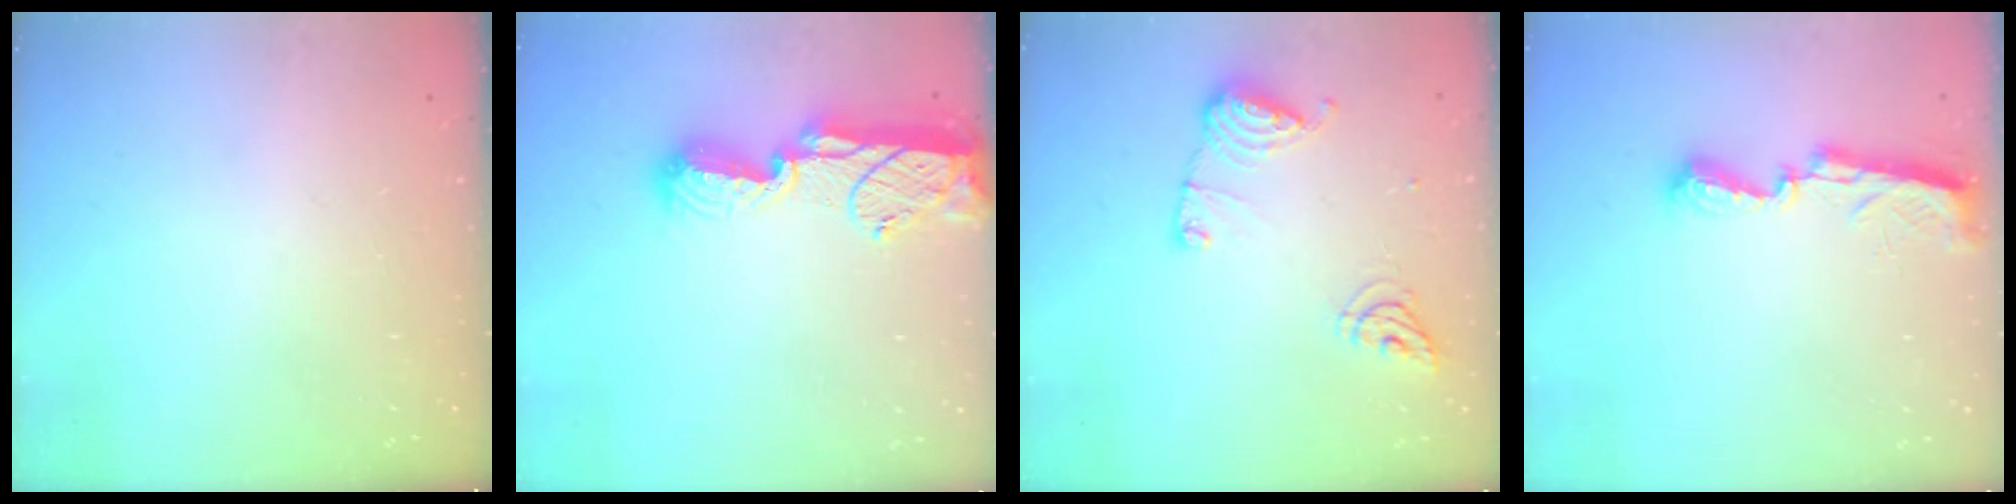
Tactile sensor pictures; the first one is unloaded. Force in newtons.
{"total": 15.4, "press": 14.2, "slide": 6.0}
{"total": 11.3, "press": 11.2, "slide": 0.9}
{"total": 7.9, "press": 7.8, "slide": 0.4}